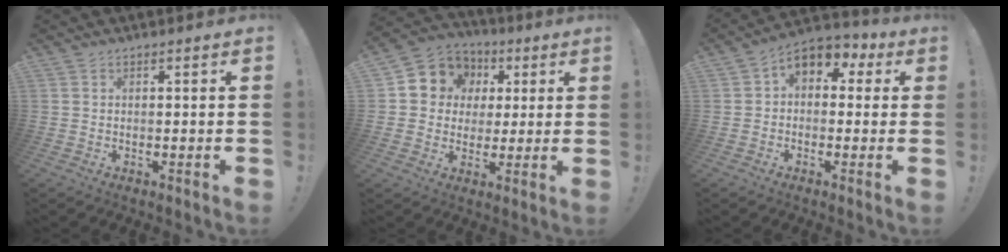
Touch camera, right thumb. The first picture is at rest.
{"total": 9.3, "force": [2.4, 8.6, 2.6], "torque": [-0.033, -0.013, 0.051]}
{"total": 6.5, "force": [1.6, 5.1, 3.7], "torque": [-0.053, -0.003, 0.036]}